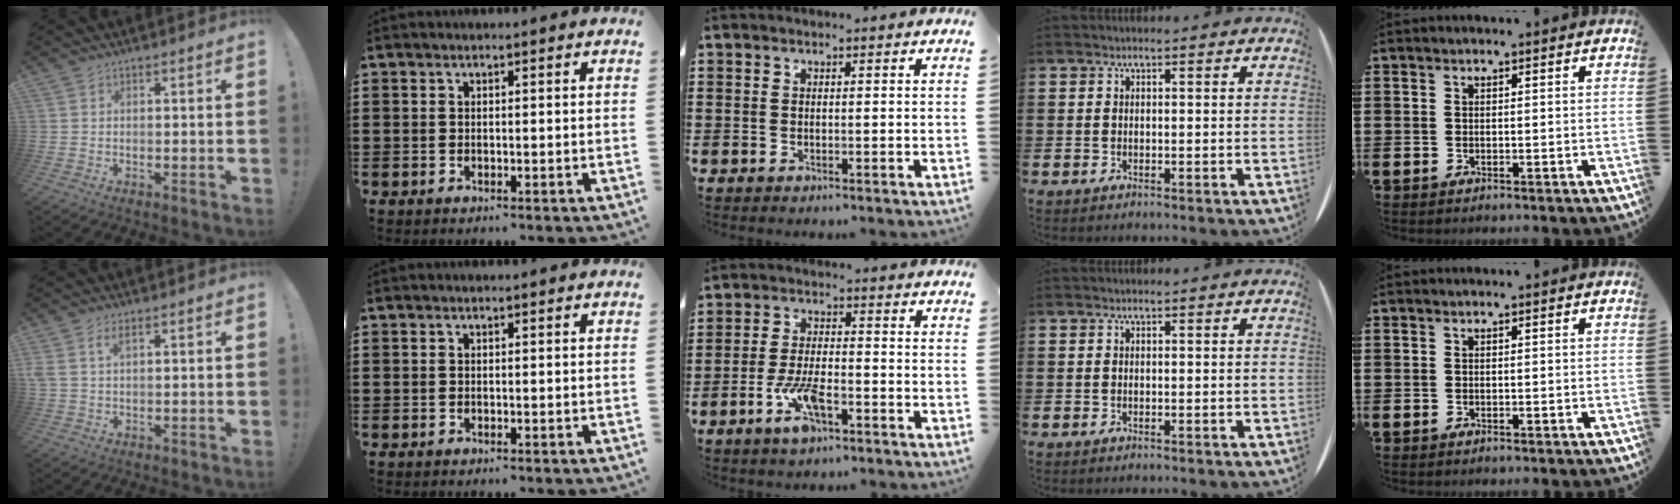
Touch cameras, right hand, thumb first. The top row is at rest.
{"thumb": {"total": 3.6, "force": [1.7, 1.4, 2.8], "torque": [-0.065, -0.003, 0.030]}, "middle": {"total": 7.1, "force": [-3.5, 2.4, 5.7], "torque": [-0.117, -0.002, -0.064]}}